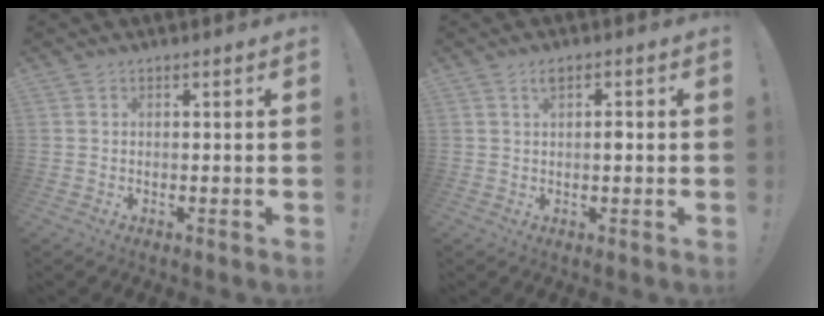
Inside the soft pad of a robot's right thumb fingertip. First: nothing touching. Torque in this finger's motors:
{"motor_torque": [0.04, 0.04, 0.07, 0.03, 0.03]}